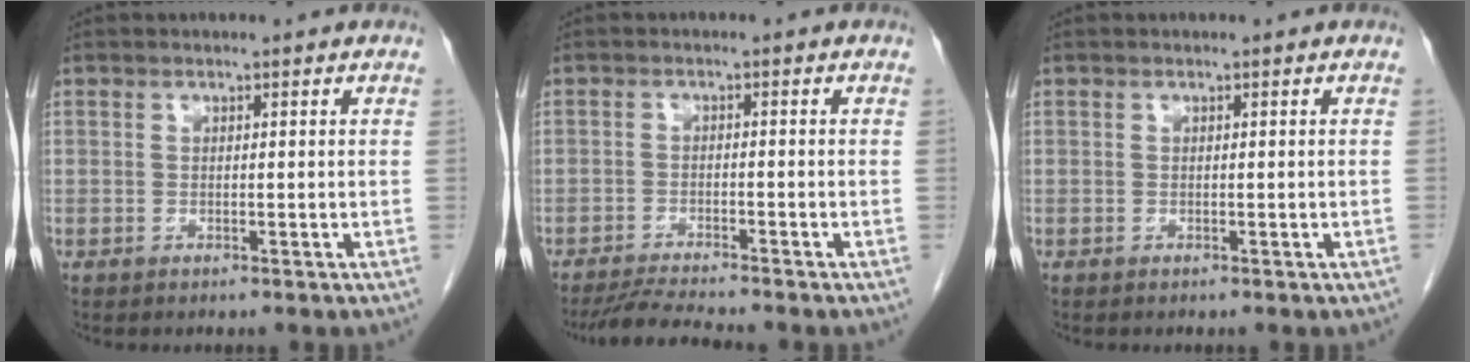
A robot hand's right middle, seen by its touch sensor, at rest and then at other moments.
{"total": 5.0, "force": [-4.6, -0.8, 1.7], "torque": [-0.035, -0.025, -0.083]}
{"total": 0.0}